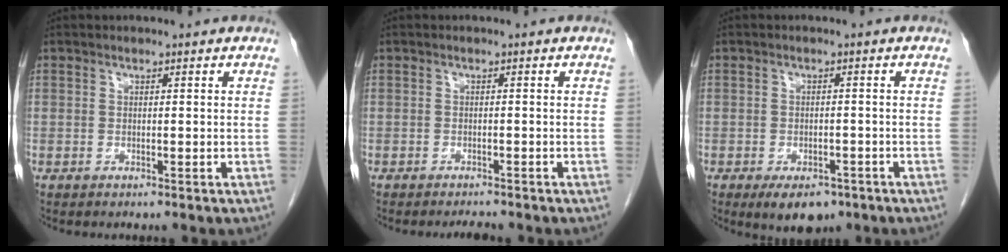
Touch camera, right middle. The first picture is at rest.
{"total": 1.5, "force": [-1.5, 0.1, 0.3], "torque": [-0.007, -0.006, -0.019]}
{"total": 5.7, "force": [-3.8, 2.9, 3.2], "torque": [-0.045, -0.003, -0.050]}